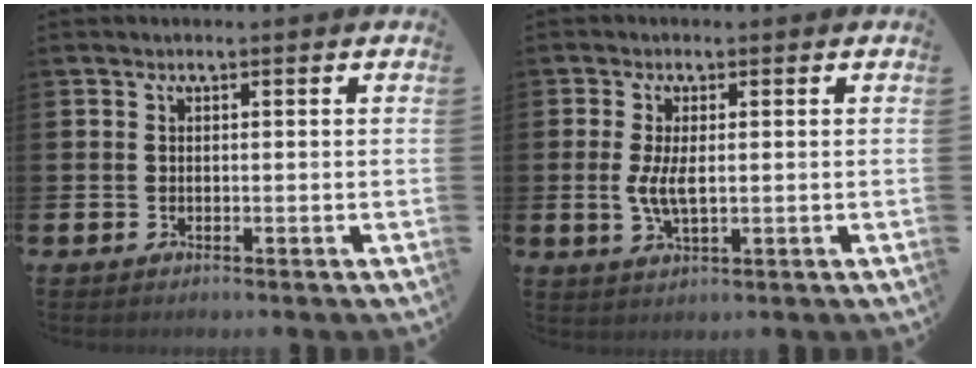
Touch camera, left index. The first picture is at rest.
{"total": 3.8, "force": [0.3, 1.5, 3.5], "torque": [-0.064, 0.004, 0.003]}